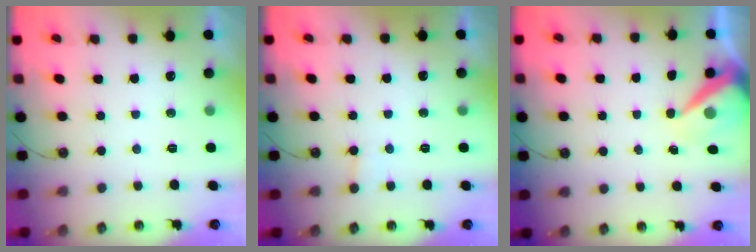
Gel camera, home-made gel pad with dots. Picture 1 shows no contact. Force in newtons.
{"total": 4.9, "press": 4.8, "slide": 0.4}
{"total": 9.1, "press": 9.0, "slide": 0.7}